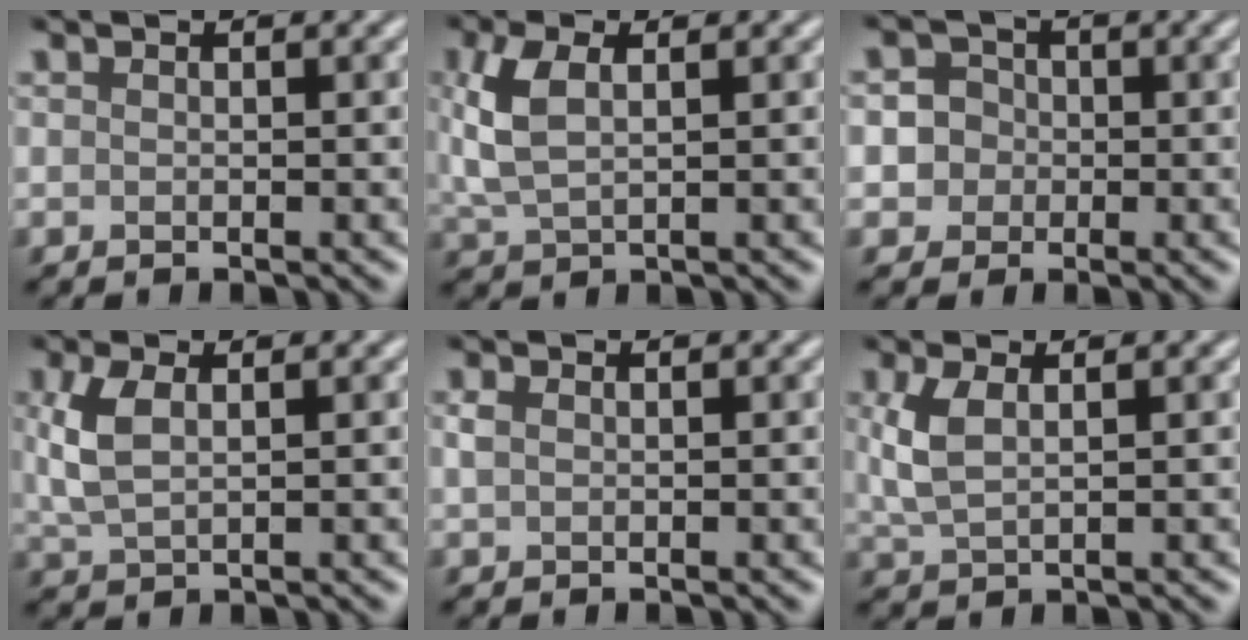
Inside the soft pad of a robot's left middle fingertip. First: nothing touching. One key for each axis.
{"total": 4.3, "fx": 1.1, "fy": 2.3, "fz": 3.5, "tx": -0.090, "ty": 0.006, "tz": 0.026}
{"total": 3.4, "fx": -0.2, "fy": 3.2, "fz": 1.1, "tx": 0.011, "ty": 0.016, "tz": -0.024}
{"total": 3.7, "fx": 1.0, "fy": 2.0, "fz": 3.0, "tx": -0.077, "ty": 0.005, "tz": 0.022}
{"total": 1.1, "fx": 0.3, "fy": 0.8, "fz": 0.7, "tx": -0.014, "ty": 0.002, "tz": 0.004}
{"total": 3.3, "fx": 1.0, "fy": 1.7, "fz": 2.7, "tx": -0.069, "ty": 0.003, "tz": 0.022}